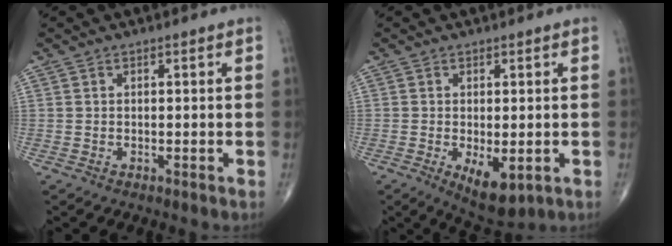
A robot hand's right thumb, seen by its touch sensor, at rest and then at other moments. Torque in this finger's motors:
{"motor_torque": [-0.06, 0.63, 0.39, 0.26, 0.15]}